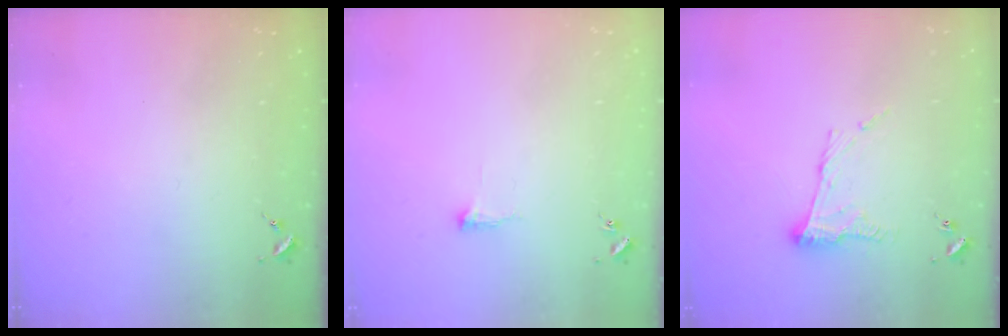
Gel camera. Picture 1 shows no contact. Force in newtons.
{"total": 4.6, "press": 4.5, "slide": 0.7}
{"total": 9.6, "press": 9.6, "slide": 0.8}